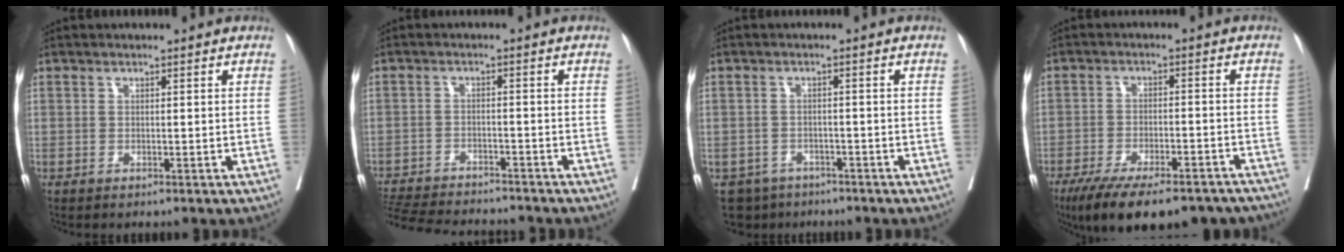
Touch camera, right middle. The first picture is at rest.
{"total": 14.2, "force": [-13.1, 2.3, 4.9], "torque": [-0.104, -0.013, -0.192]}
{"total": 4.6, "force": [-3.4, 3.1, 0.1], "torque": [0.002, 0.003, -0.051]}
{"total": 19.3, "force": [-15.5, 5.7, 10.0], "torque": [-0.147, -0.011, -0.213]}